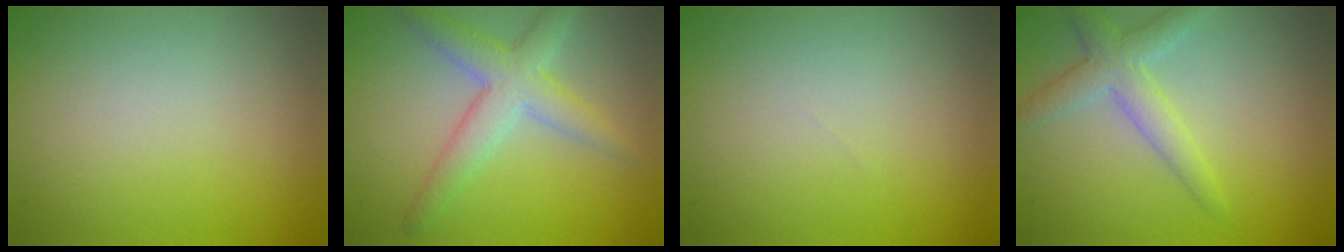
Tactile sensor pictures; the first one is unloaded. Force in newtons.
{"total": 4.2, "press": 4.2, "slide": 0.2}
{"total": 0.0}
{"total": 3.1, "press": 3.1, "slide": 0.2}